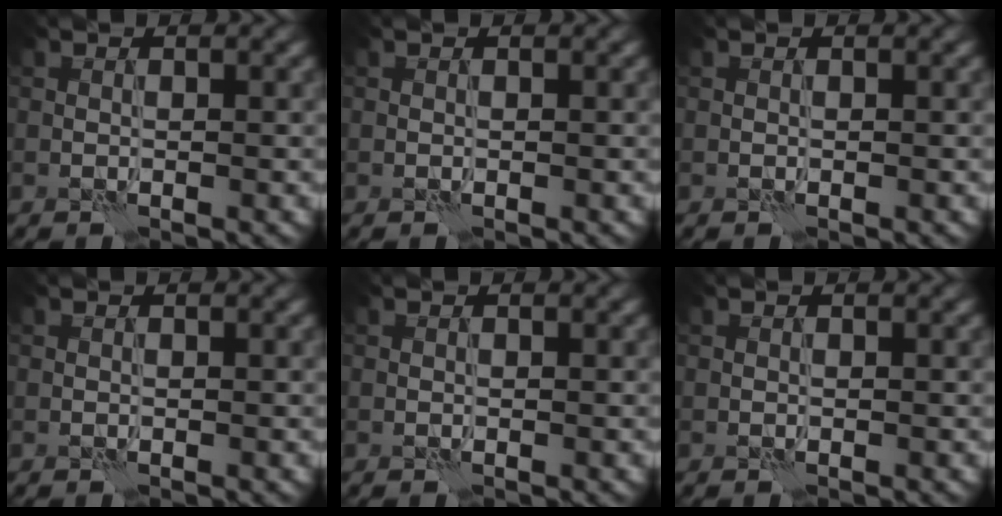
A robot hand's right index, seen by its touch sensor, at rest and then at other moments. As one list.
[{"total": 0.0}, {"total": 0.0}, {"total": 0.0}, {"total": 0.0}, {"total": 0.0}]